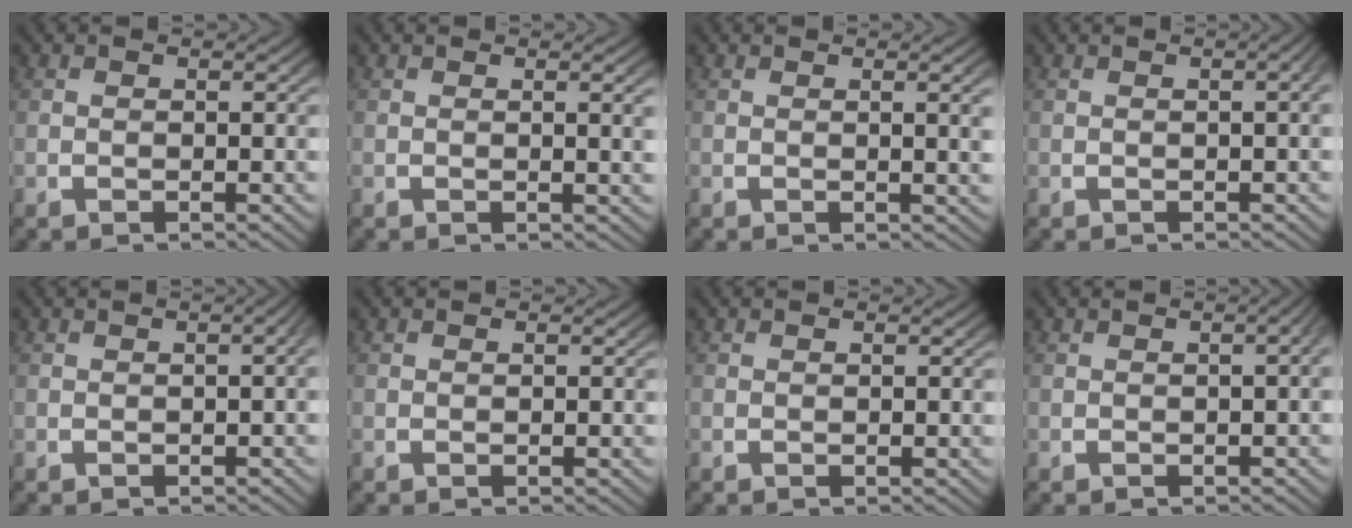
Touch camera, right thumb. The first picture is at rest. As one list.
[{"total": 1.3, "force": [0.4, -0.1, 1.2], "torque": [-0.017, 0.000, 0.008]}, {"total": 1.7, "force": [0.5, 0.0, 1.6], "torque": [-0.020, 0.000, 0.009]}, {"total": 1.5, "force": [0.0, 0.3, 1.4], "torque": [-0.017, 0.009, -0.001]}, {"total": 1.9, "force": [-0.2, 0.6, 1.8], "torque": [-0.022, 0.008, -0.004]}, {"total": 0.0}, {"total": 0.0}, {"total": 2.2, "force": [-0.1, 0.8, 2.1], "torque": [-0.026, 0.010, -0.004]}]